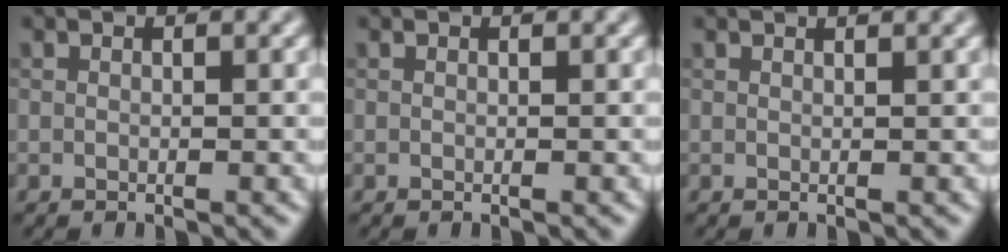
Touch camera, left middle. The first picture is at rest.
{"total": 0.0}
{"total": 1.7, "force": [1.3, 0.5, 0.9], "torque": [-0.007, 0.003, 0.005]}